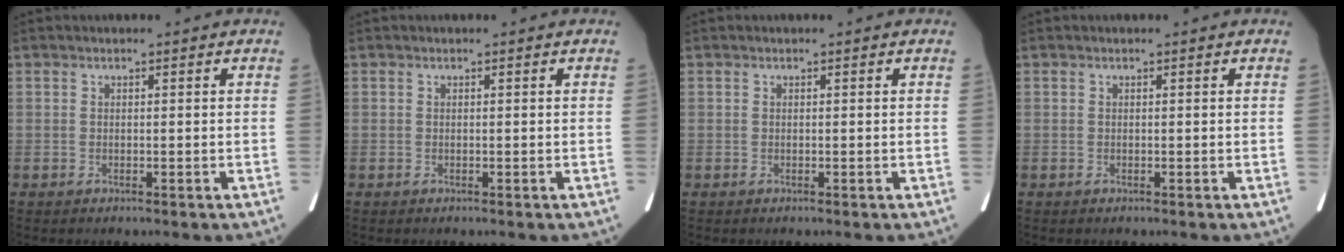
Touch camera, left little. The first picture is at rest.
{"total": 0.0}
{"total": 0.0}
{"total": 0.0}